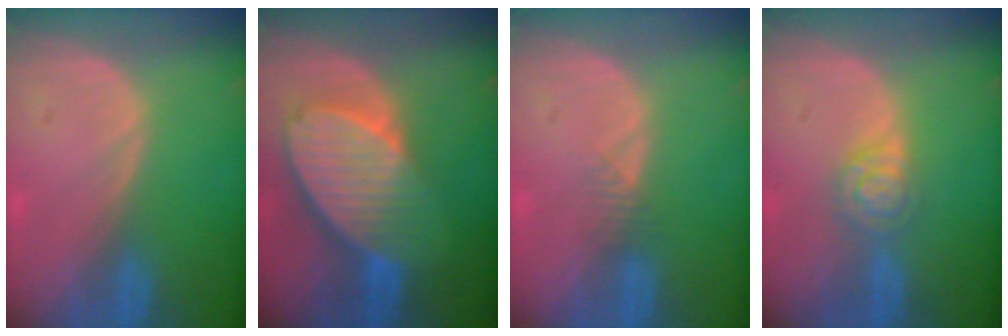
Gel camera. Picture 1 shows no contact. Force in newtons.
{"total": 10.4, "press": 9.1, "slide": 5.1}
{"total": 1.6, "press": 1.4, "slide": 0.9}
{"total": 4.7, "press": 4.0, "slide": 2.5}